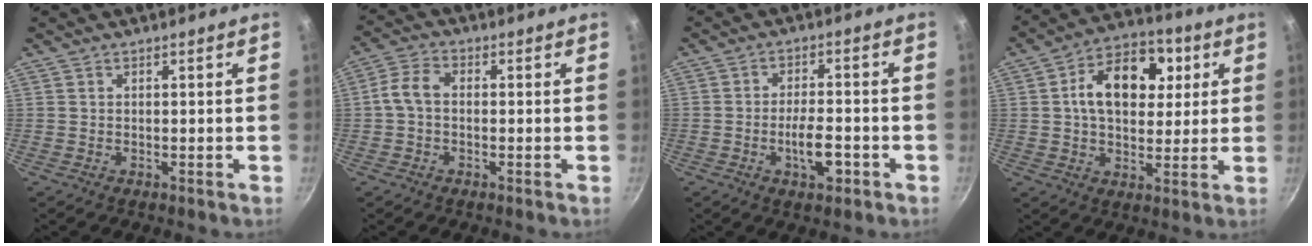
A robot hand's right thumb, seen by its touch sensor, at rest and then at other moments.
{"total": 5.4, "force": [-0.3, 3.7, 4.0], "torque": [-0.076, 0.018, -0.015]}
{"total": 6.1, "force": [-2.4, 2.8, 4.9], "torque": [-0.076, 0.015, -0.038]}
{"total": 15.0, "force": [3.4, 9.8, 10.8], "torque": [-0.139, 0.010, 0.046]}